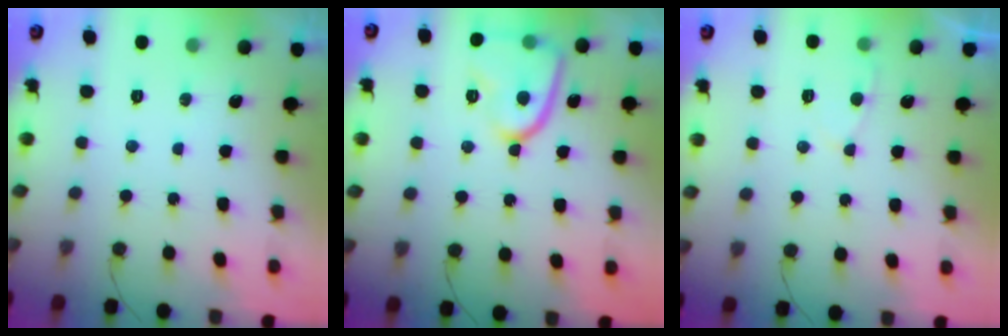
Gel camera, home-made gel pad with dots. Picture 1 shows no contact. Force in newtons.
{"total": 13.0, "press": 13.0, "slide": 1.3}
{"total": 3.0, "press": 2.9, "slide": 0.5}